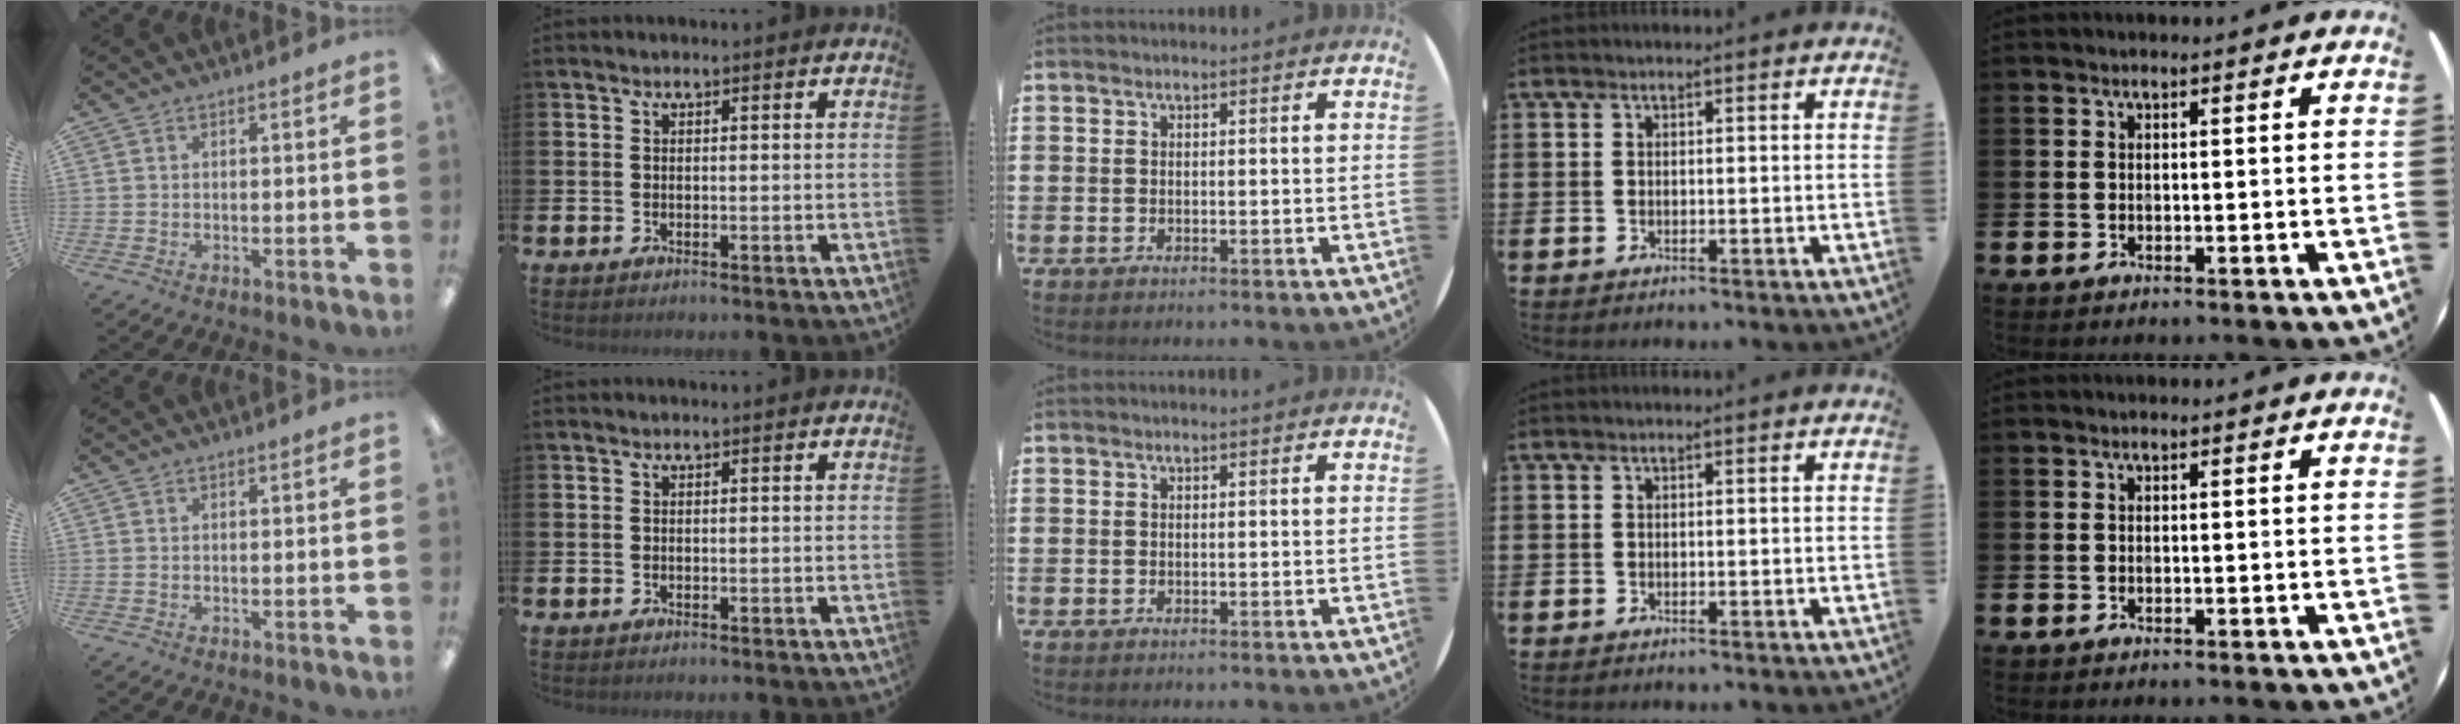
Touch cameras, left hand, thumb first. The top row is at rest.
{}